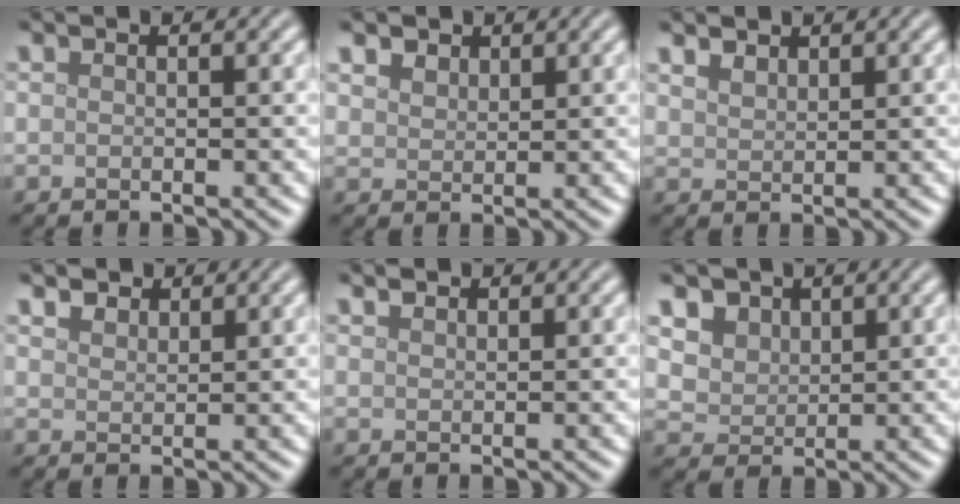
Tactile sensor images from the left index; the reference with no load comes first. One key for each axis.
{"total": 2.3, "fx": 1.7, "fy": 1.4, "fz": 0.7, "tx": -0.023, "ty": -0.001, "tz": 0.034}
{"total": 1.7, "fx": 1.5, "fy": 0.8, "fz": 0.5, "tx": -0.014, "ty": 0.001, "tz": 0.035}
{"total": 2.3, "fx": 1.9, "fy": 1.1, "fz": 0.6, "tx": -0.018, "ty": -0.004, "tz": 0.037}
{"total": 0.9, "fx": 0.8, "fy": 0.2, "fz": 0.1, "tx": -0.005, "ty": 0.002, "tz": 0.016}
{"total": 5.2, "fx": 3.0, "fy": 3.7, "fz": 2.0, "tx": -0.061, "ty": 0.001, "tz": 0.057}